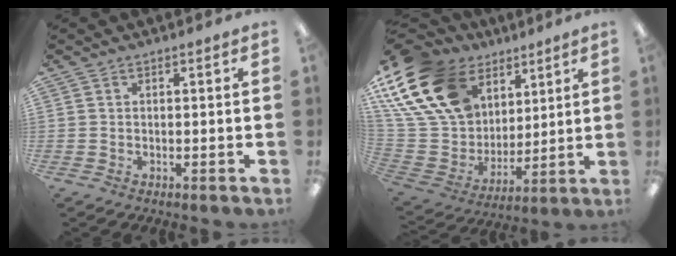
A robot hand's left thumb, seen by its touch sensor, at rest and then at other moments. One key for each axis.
{"total": 24.3, "fx": 12.1, "fy": 16.6, "fz": 13.0, "tx": -0.276, "ty": -0.049, "tz": 0.234}